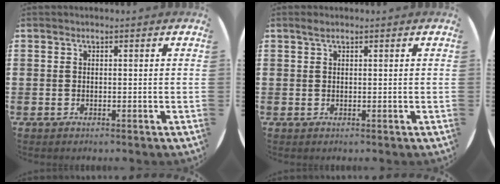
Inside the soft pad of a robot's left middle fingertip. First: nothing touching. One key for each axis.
{"total": 0.8, "fx": 0.6, "fy": 0.1, "fz": 0.5, "tx": -0.011, "ty": 0.002, "tz": 0.010}